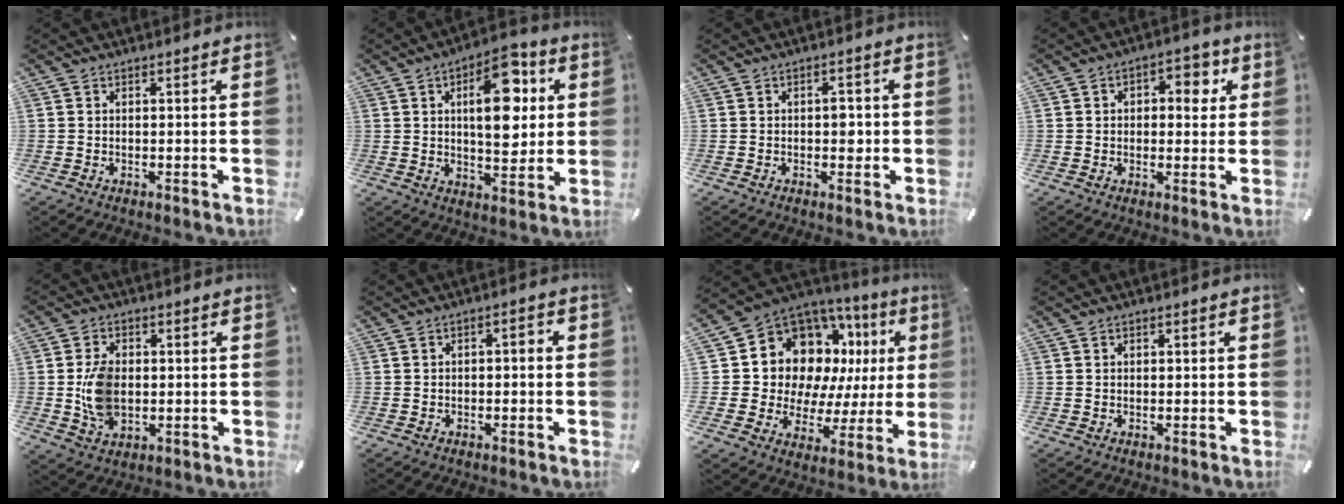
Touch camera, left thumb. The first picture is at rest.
{"total": 15.3, "force": [4.4, 7.8, 12.4], "torque": [-0.179, -0.007, 0.070]}
{"total": 2.9, "force": [-0.1, 1.9, 2.2], "torque": [-0.020, -0.005, -0.009]}
{"total": 5.6, "force": [1.1, 4.0, 3.8], "torque": [-0.034, -0.002, 0.005]}
{"total": 8.8, "force": [-0.3, 6.2, 6.1], "torque": [-0.136, 0.000, -0.006]}
{"total": 1.8, "force": [-0.9, 0.9, 1.3], "torque": [-0.022, 0.009, -0.019]}
{"total": 14.6, "force": [7.5, 10.7, 6.6], "torque": [-0.120, -0.077, 0.150]}
{"total": 0.6, "force": [0.2, 0.5, 0.3], "torque": [-0.006, 0.004, 0.002]}